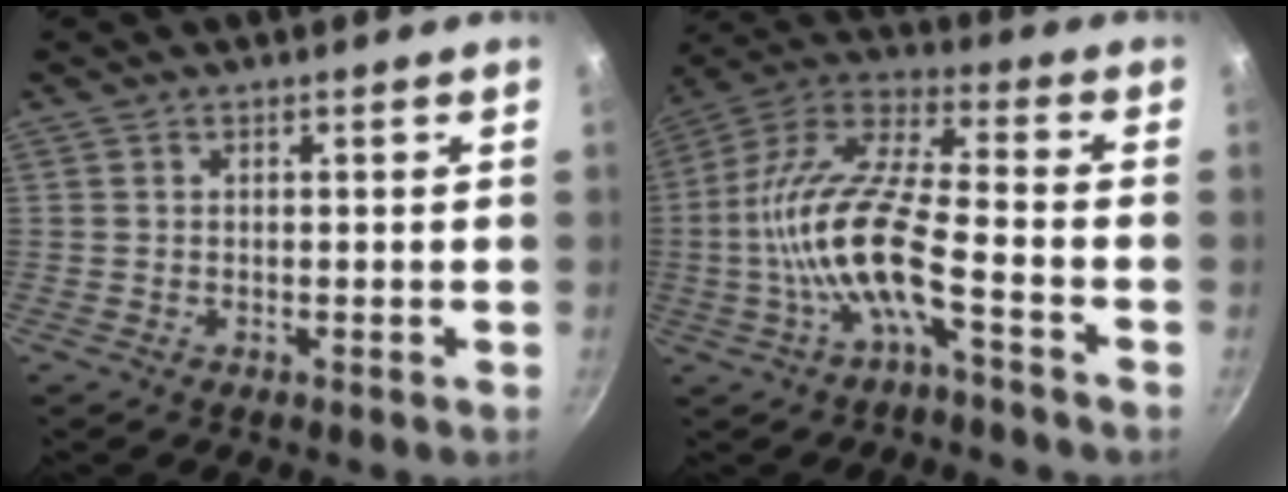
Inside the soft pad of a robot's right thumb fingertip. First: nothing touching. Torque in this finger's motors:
{"motor_torque": [0.06, 1.04, 1.99, -0.78, 0.23]}